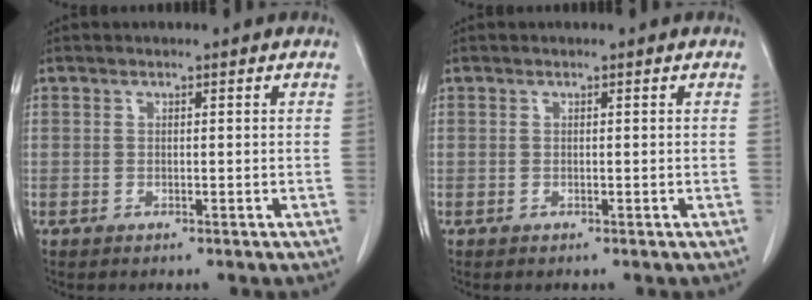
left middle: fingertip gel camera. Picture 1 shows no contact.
{"total": 0.0}